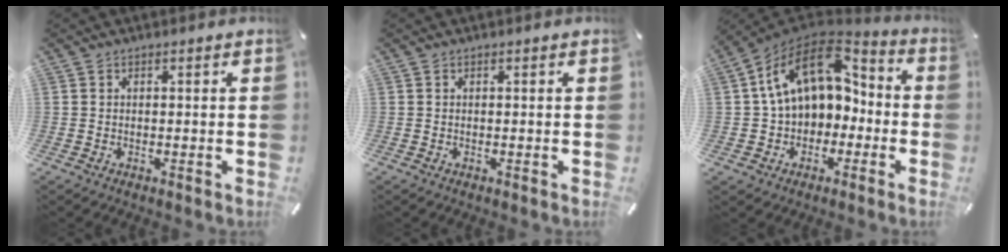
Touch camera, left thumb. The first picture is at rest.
{"total": 0.0}
{"total": 15.7, "force": [5.0, 11.4, 9.5], "torque": [-0.173, -0.016, 0.095]}